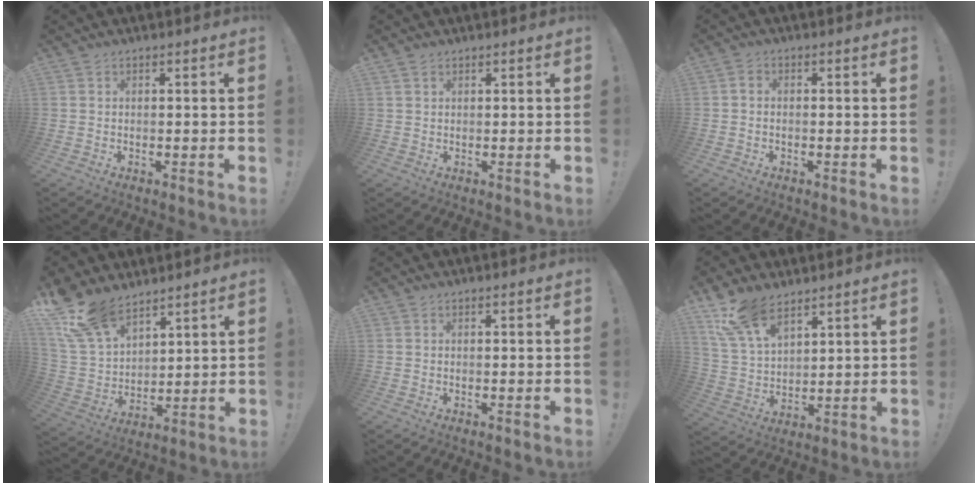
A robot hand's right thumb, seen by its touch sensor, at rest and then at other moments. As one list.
[{"total": 1.5, "force": [1.3, 0.8, 0.4], "torque": [-0.002, -0.005, 0.024]}, {"total": 1.3, "force": [-0.6, 0.8, 0.8], "torque": [-0.016, 0.006, -0.010]}, {"total": 15.5, "force": [11.5, 8.0, 6.8], "torque": [-0.140, -0.072, 0.222]}, {"total": 0.0}, {"total": 13.7, "force": [9.8, 6.5, 7.1], "torque": [-0.141, -0.050, 0.188]}]